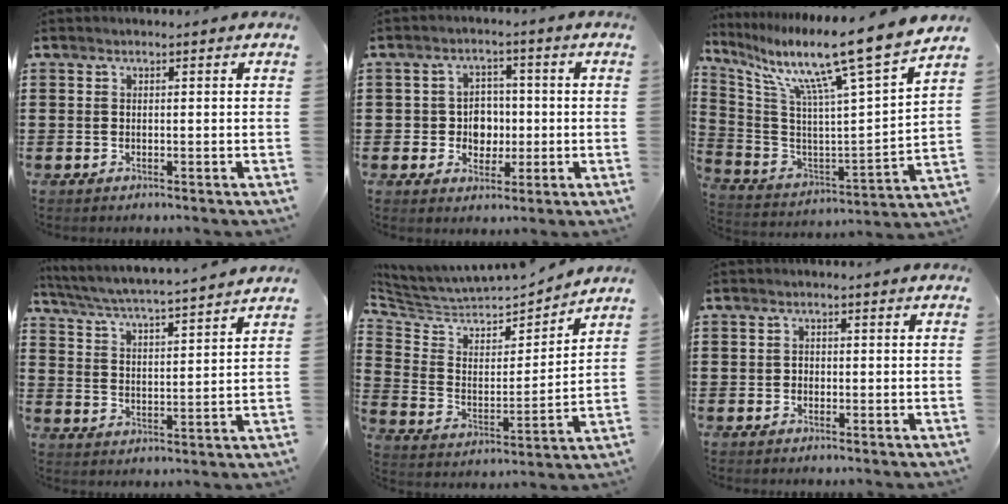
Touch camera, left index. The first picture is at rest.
{"total": 4.7, "force": [-0.5, 4.2, 2.0], "torque": [-0.044, 0.007, -0.013]}
{"total": 12.4, "force": [9.5, -0.8, 7.9], "torque": [-0.166, -0.076, 0.139]}
{"total": 4.4, "force": [4.0, -0.8, 1.4], "torque": [-0.049, -0.037, 0.061]}
{"total": 4.3, "force": [4.0, 1.4, 0.6], "torque": [-0.042, -0.042, 0.062]}
{"total": 0.7, "force": [-0.3, 0.6, 0.3], "torque": [-0.008, 0.003, -0.007]}